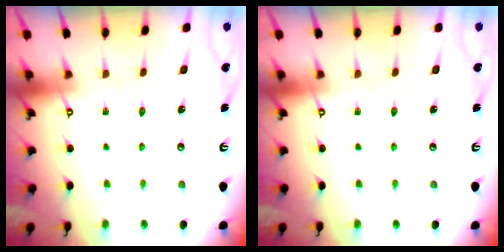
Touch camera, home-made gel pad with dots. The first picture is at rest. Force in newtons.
{"total": 0.0}